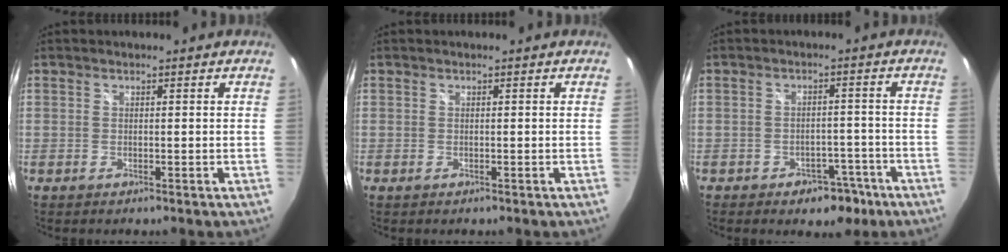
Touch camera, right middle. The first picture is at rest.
{"total": 0.7, "force": [0.2, -0.7, -0.1], "torque": [0.003, -0.003, 0.000]}
{"total": 5.1, "force": [-3.6, 2.9, 2.1], "torque": [-0.037, 0.014, -0.035]}